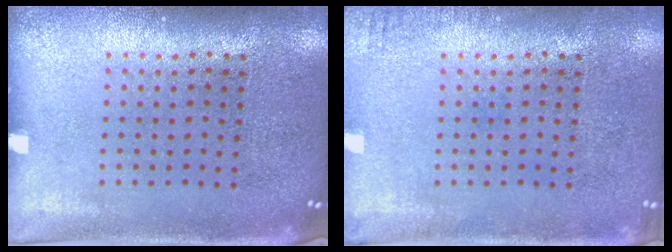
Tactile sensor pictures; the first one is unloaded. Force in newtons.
{"total": 1.0, "press": 1.0, "slide": 0.1}